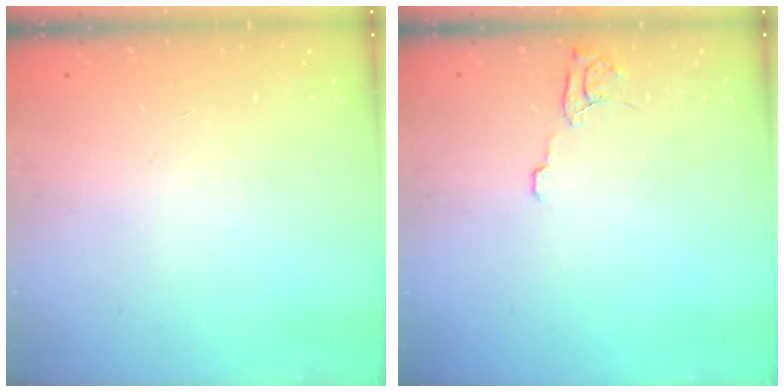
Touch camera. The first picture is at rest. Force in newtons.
{"total": 5.2, "press": 5.1, "slide": 0.5}